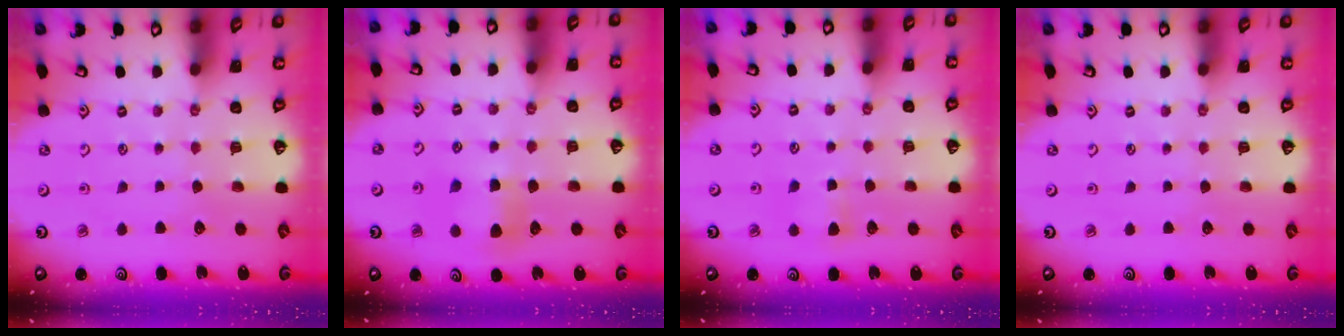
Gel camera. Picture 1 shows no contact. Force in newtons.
{"total": 5.6, "press": 5.6, "slide": 0.1}
{"total": 4.8, "press": 4.8, "slide": 0.7}
{"total": 0.0}